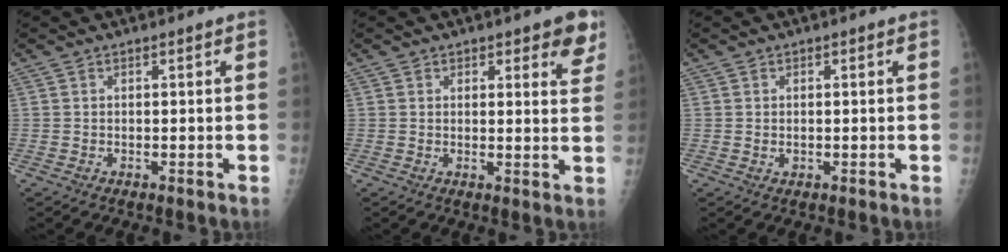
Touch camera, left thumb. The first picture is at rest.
{"total": 5.5, "force": [3.5, 2.6, 3.4], "torque": [-0.003, -0.017, 0.037]}
{"total": 0.9, "force": [0.0, 0.7, 0.5], "torque": [-0.008, -0.001, 0.001]}